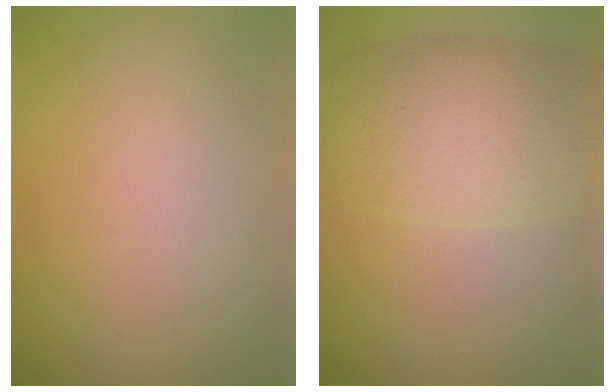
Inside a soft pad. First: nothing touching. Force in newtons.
{"total": 7.2, "press": 7.2, "slide": 0.6}